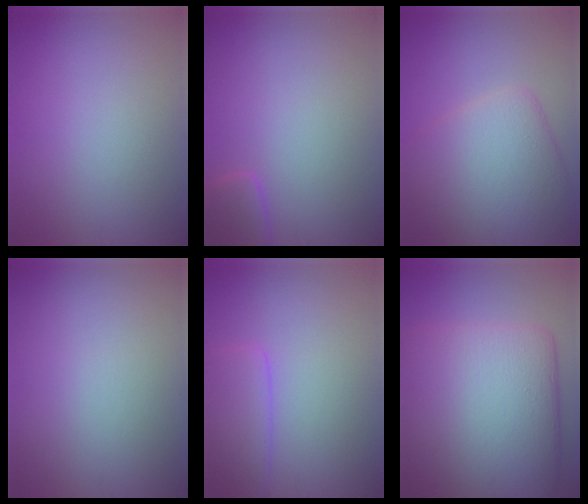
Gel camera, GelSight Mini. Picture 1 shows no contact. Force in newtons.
{"total": 2.3, "press": 2.3, "slide": 0.2}
{"total": 7.4, "press": 7.4, "slide": 0.3}
{"total": 0.0}
{"total": 3.5, "press": 3.5, "slide": 0.3}
{"total": 19.1, "press": 19.1, "slide": 0.4}